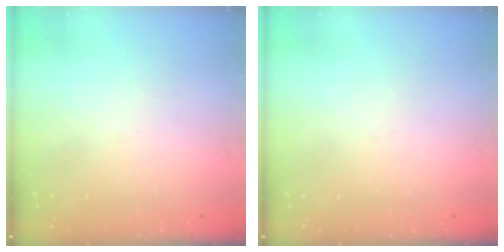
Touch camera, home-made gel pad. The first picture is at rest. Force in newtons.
{"total": 0.0}